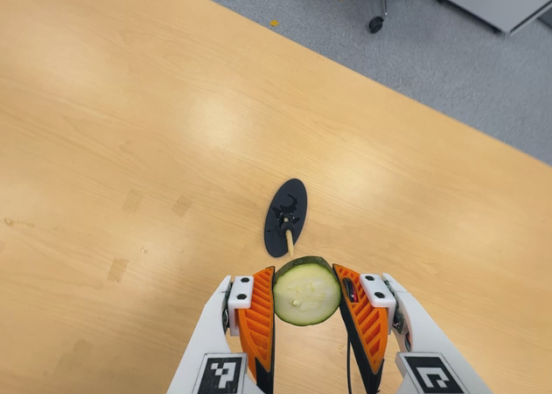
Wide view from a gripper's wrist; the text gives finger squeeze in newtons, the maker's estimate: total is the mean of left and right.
{"total": 10.9, "left": 10.0, "right": 11.8}